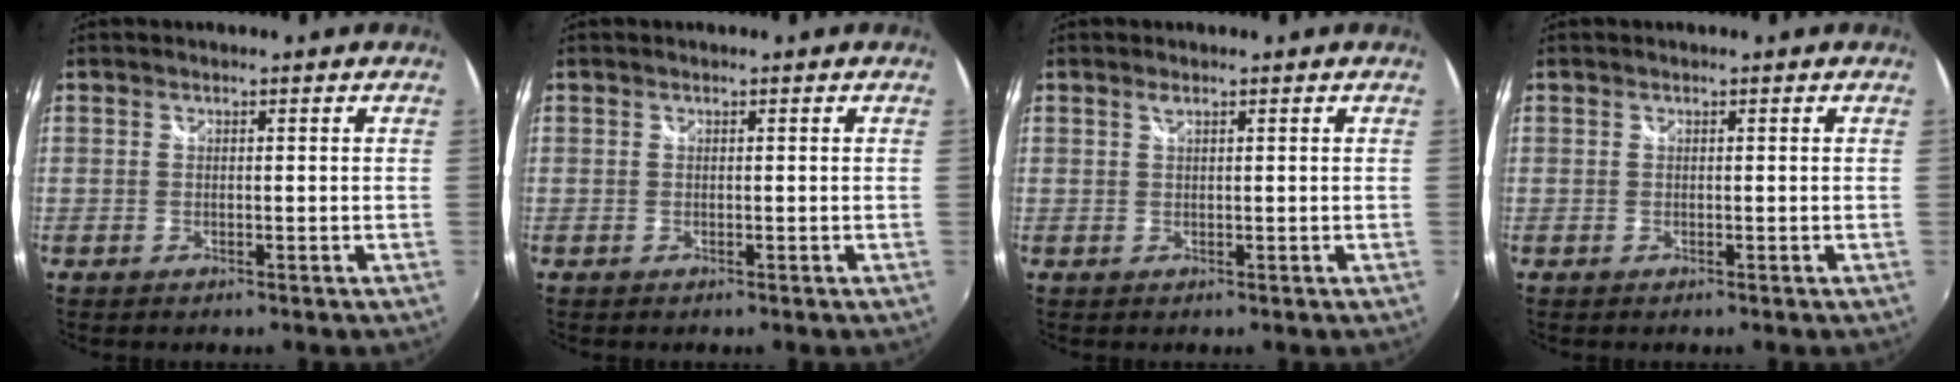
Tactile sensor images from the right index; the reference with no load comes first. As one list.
[{"total": 0.0}, {"total": 0.7, "force": [0.5, 0.1, 0.5], "torque": [-0.009, 0.003, 0.008]}, {"total": 0.0}]